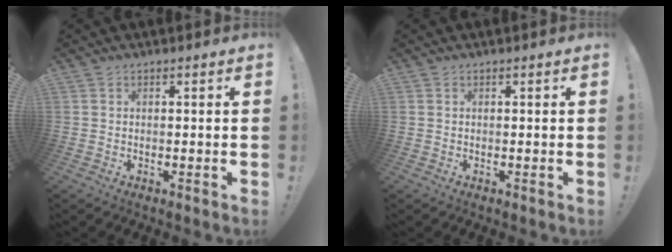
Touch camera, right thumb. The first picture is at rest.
{"total": 0.0}